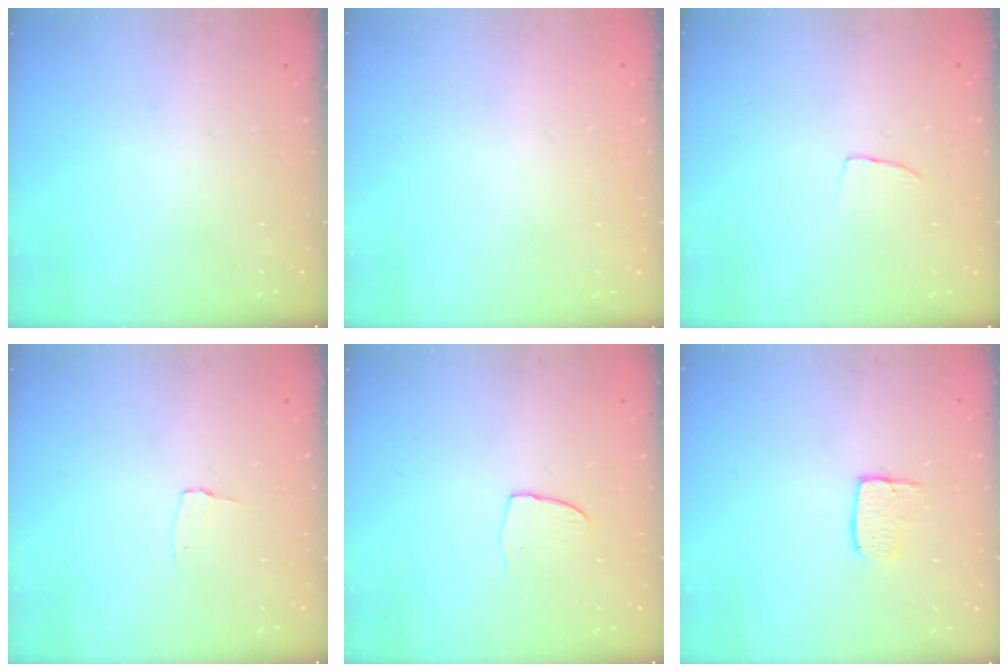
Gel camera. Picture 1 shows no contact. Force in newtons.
{"total": 0.0}
{"total": 3.3, "press": 3.3, "slide": 0.2}
{"total": 2.7, "press": 2.7, "slide": 0.3}
{"total": 4.2, "press": 4.2, "slide": 0.3}
{"total": 5.5, "press": 5.5, "slide": 0.3}